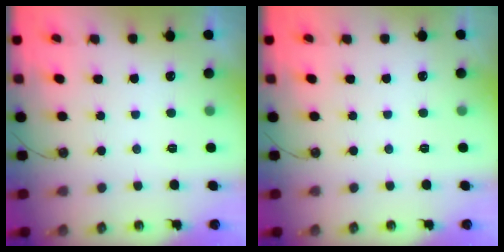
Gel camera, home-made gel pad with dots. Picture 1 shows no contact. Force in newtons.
{"total": 0.0}